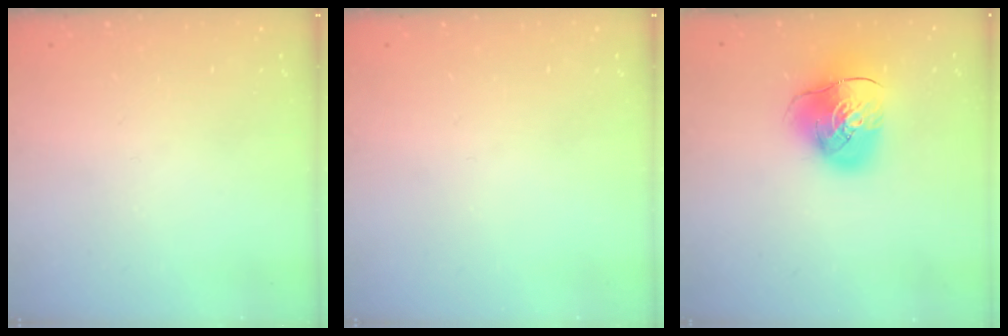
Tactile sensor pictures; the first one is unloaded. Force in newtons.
{"total": 0.0}
{"total": 12.1, "press": 11.9, "slide": 1.9}